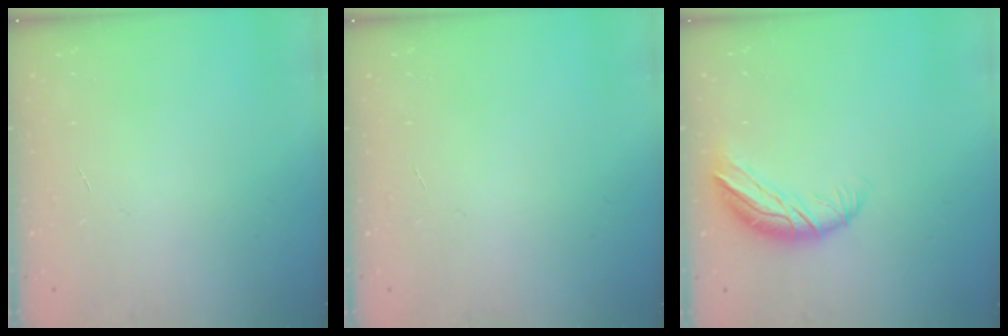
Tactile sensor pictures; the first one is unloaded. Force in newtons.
{"total": 0.0}
{"total": 9.4, "press": 9.1, "slide": 2.4}